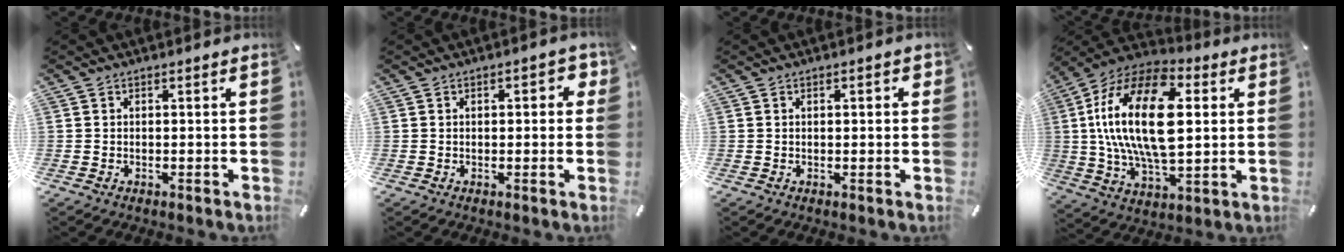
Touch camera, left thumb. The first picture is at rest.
{"total": 3.3, "force": [0.4, 1.8, 2.8], "torque": [-0.032, 0.003, -0.002]}
{"total": 1.2, "force": [0.1, 0.6, 1.0], "torque": [-0.011, 0.003, -0.002]}
{"total": 23.9, "force": [3.8, 12.7, 19.9], "torque": [-0.404, -0.002, 0.055]}